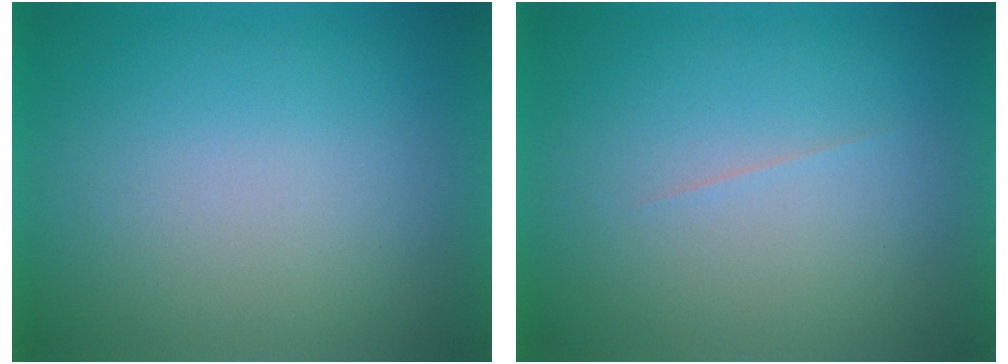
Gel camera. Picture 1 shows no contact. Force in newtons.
{"total": 1.2}